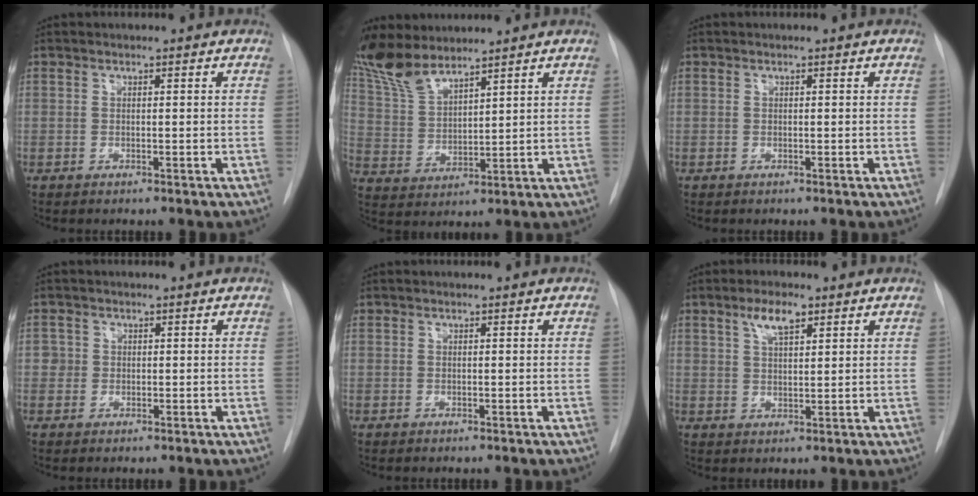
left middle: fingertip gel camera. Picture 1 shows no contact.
{"total": 9.4, "force": [8.2, 2.4, 4.1], "torque": [-0.095, 0.008, 0.172]}
{"total": 0.0}
{"total": 1.5, "force": [0.1, 1.5, 0.1], "torque": [0.014, 0.005, -0.003]}
{"total": 0.0}
{"total": 4.3, "force": [2.6, 1.2, 3.2], "torque": [-0.063, 0.004, 0.049]}